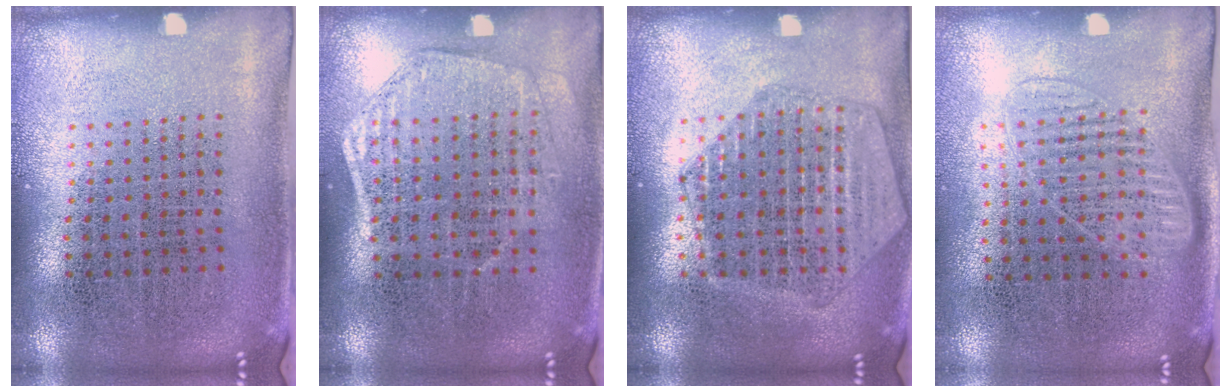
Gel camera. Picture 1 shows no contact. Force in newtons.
{"total": 1.5, "press": 1.4, "slide": 0.5}
{"total": 1.9, "press": 1.8, "slide": 0.6}
{"total": 1.2, "press": 1.0, "slide": 0.6}